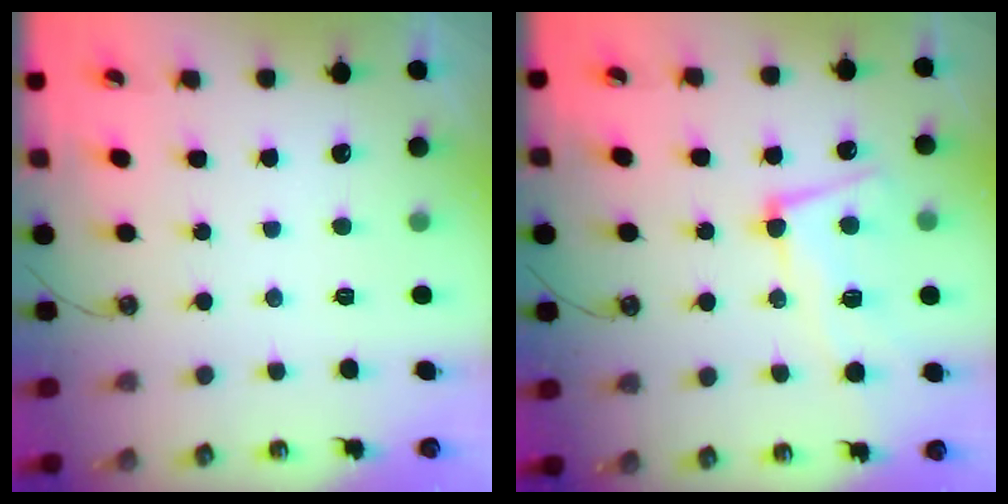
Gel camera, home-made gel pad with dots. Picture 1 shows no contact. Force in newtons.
{"total": 8.7, "press": 8.5, "slide": 1.6}